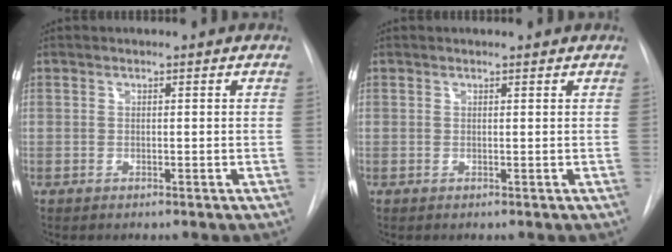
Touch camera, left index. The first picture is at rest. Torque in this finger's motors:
{"motor_torque": [-0.15, -0.14, -0.01, 0.00]}